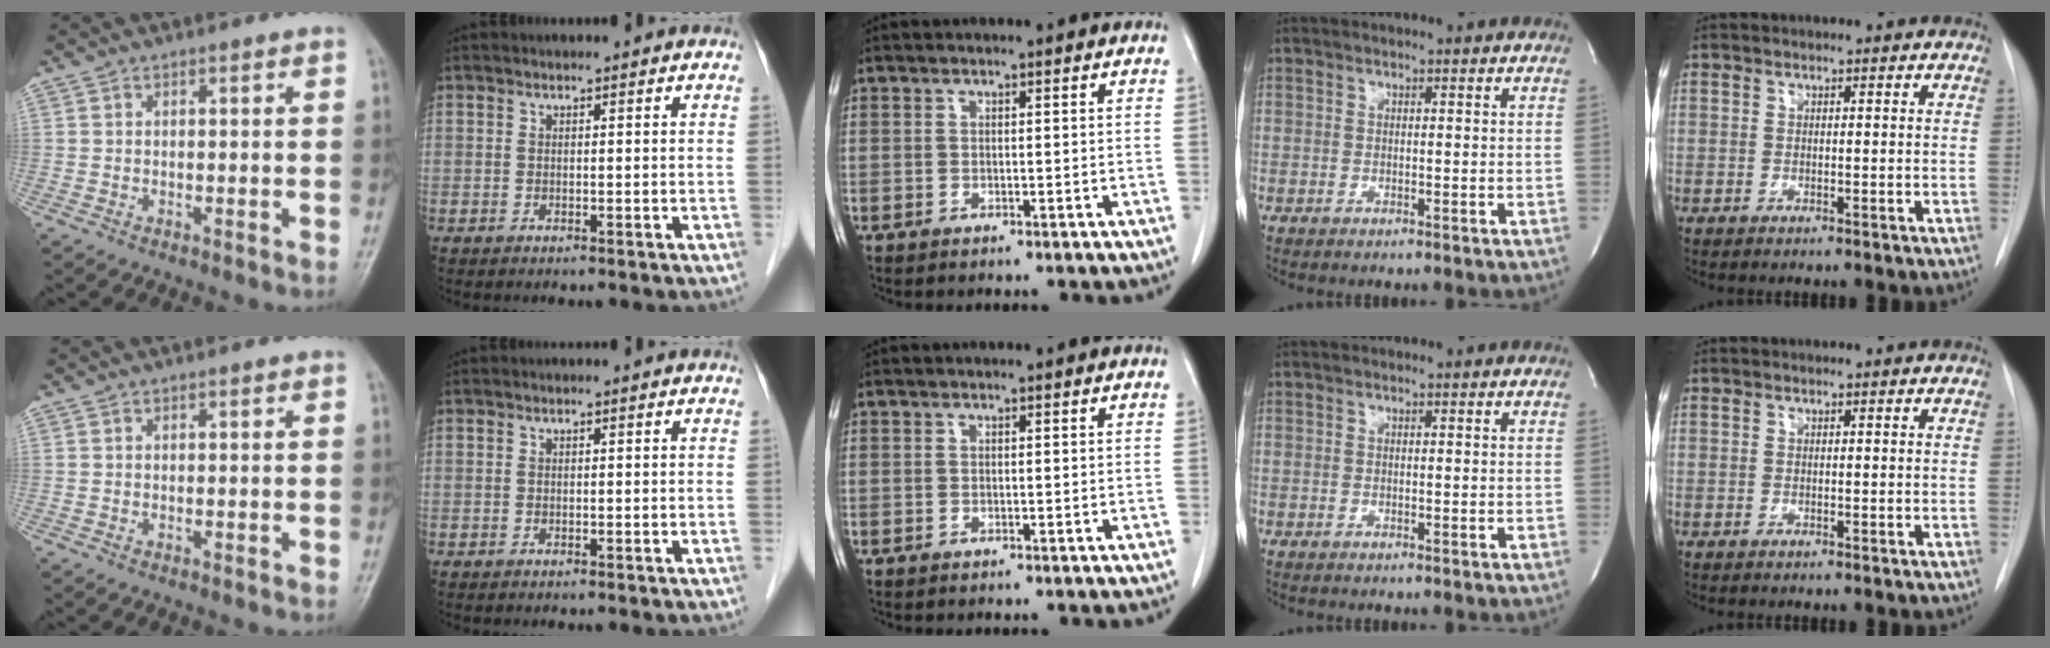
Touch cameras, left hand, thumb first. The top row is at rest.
{}